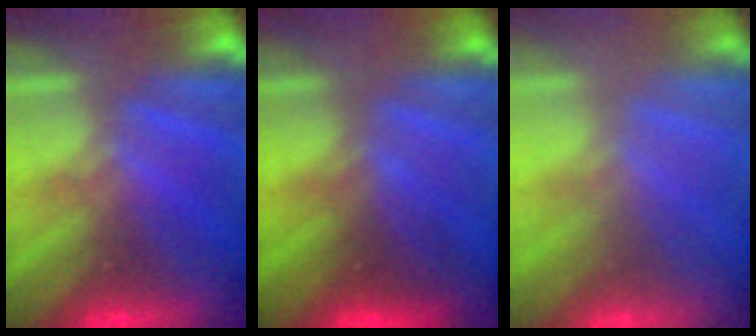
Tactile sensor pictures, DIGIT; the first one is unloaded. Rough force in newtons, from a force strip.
{"total": 2.7}
{"total": 2.3}